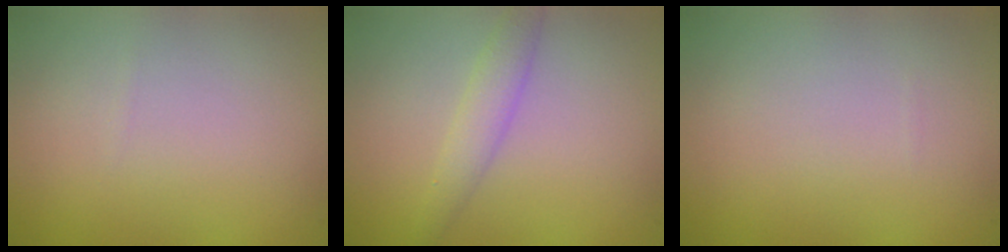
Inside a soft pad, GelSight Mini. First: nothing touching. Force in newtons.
{"total": 2.1, "press": 2.1, "slide": 0.1}
{"total": 0.0}